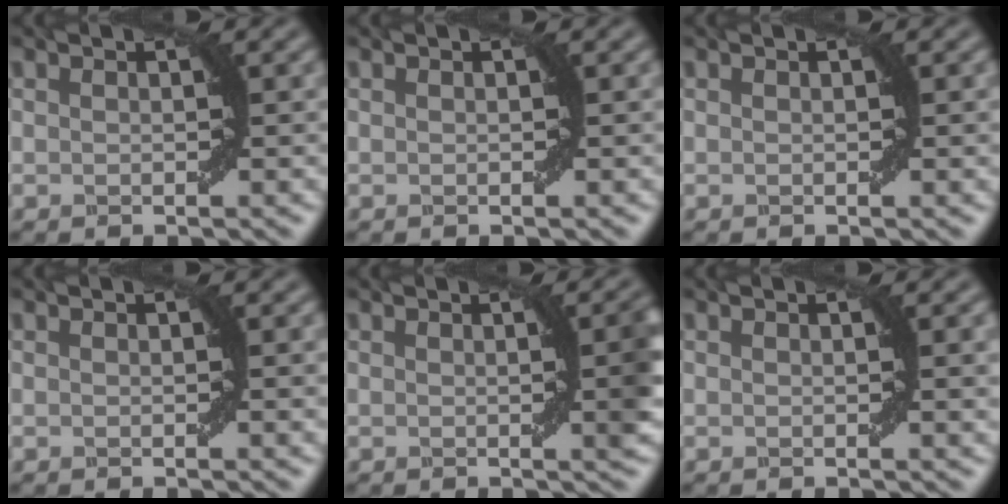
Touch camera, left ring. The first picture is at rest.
{"total": 0.0}
{"total": 0.5, "force": [0.1, -0.1, 0.5], "torque": [-0.005, 0.001, 0.001]}
{"total": 0.9, "force": [0.2, 0.0, 0.9], "torque": [-0.010, 0.000, 0.003]}
{"total": 4.1, "force": [0.3, 0.9, 4.0], "torque": [-0.038, 0.009, 0.001]}
{"total": 2.0, "force": [0.4, 0.3, 1.9], "torque": [-0.021, 0.000, 0.007]}